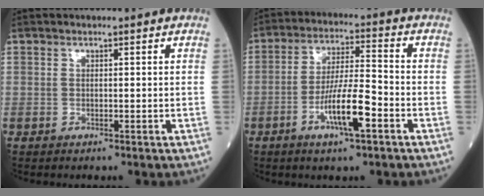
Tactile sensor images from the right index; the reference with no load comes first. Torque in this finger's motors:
{"motor_torque": [1.41, -0.60, 0.67, 0.18]}